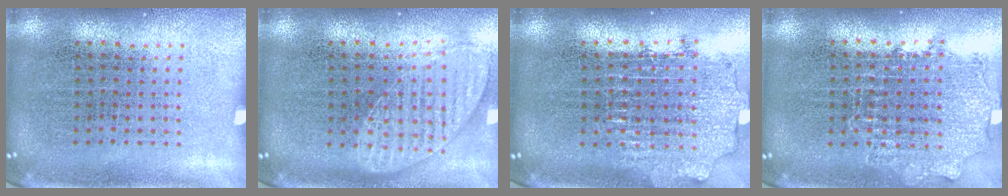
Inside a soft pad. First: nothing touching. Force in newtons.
{"total": 1.2, "press": 1.2, "slide": 0.3}
{"total": 2.0, "press": 1.5, "slide": 1.3}
{"total": 0.9, "press": 0.9, "slide": 0.2}